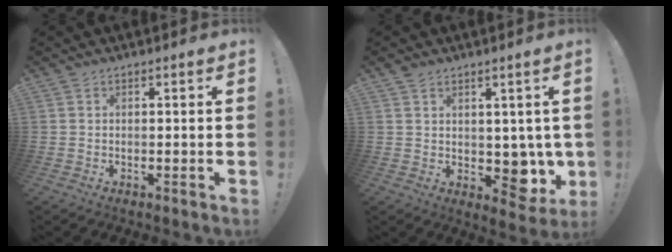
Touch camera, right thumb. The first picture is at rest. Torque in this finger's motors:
{"motor_torque": [0.50, 0.60, 0.06, -0.11, 0.00]}